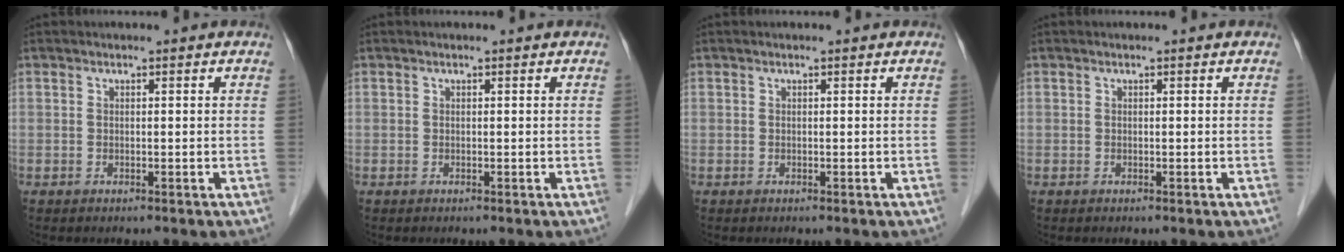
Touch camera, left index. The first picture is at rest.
{"total": 0.0}
{"total": 0.0}
{"total": 0.0}